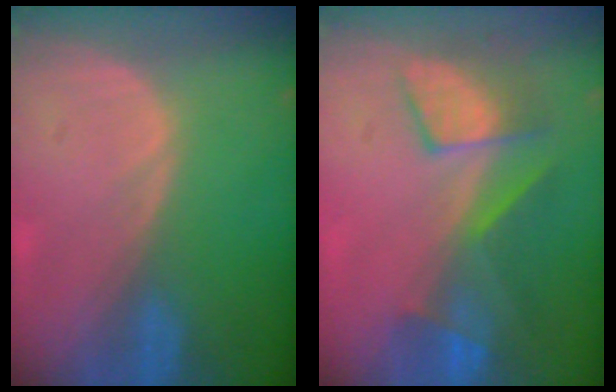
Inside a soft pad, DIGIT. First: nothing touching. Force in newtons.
{"total": 8.0, "press": 7.5, "slide": 2.8}